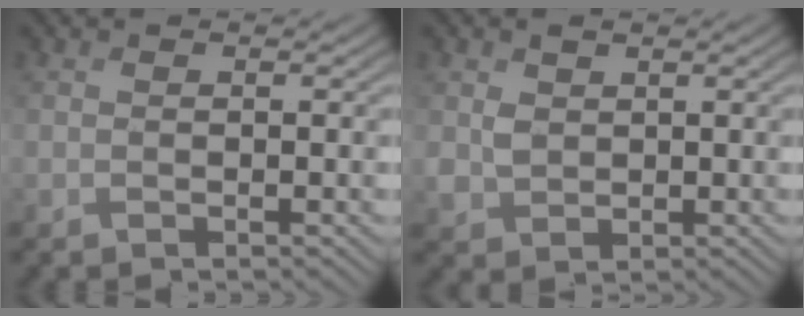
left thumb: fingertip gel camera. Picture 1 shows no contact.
{"total": 2.6, "force": [0.9, 2.0, 1.4], "torque": [-0.034, -0.003, 0.020]}